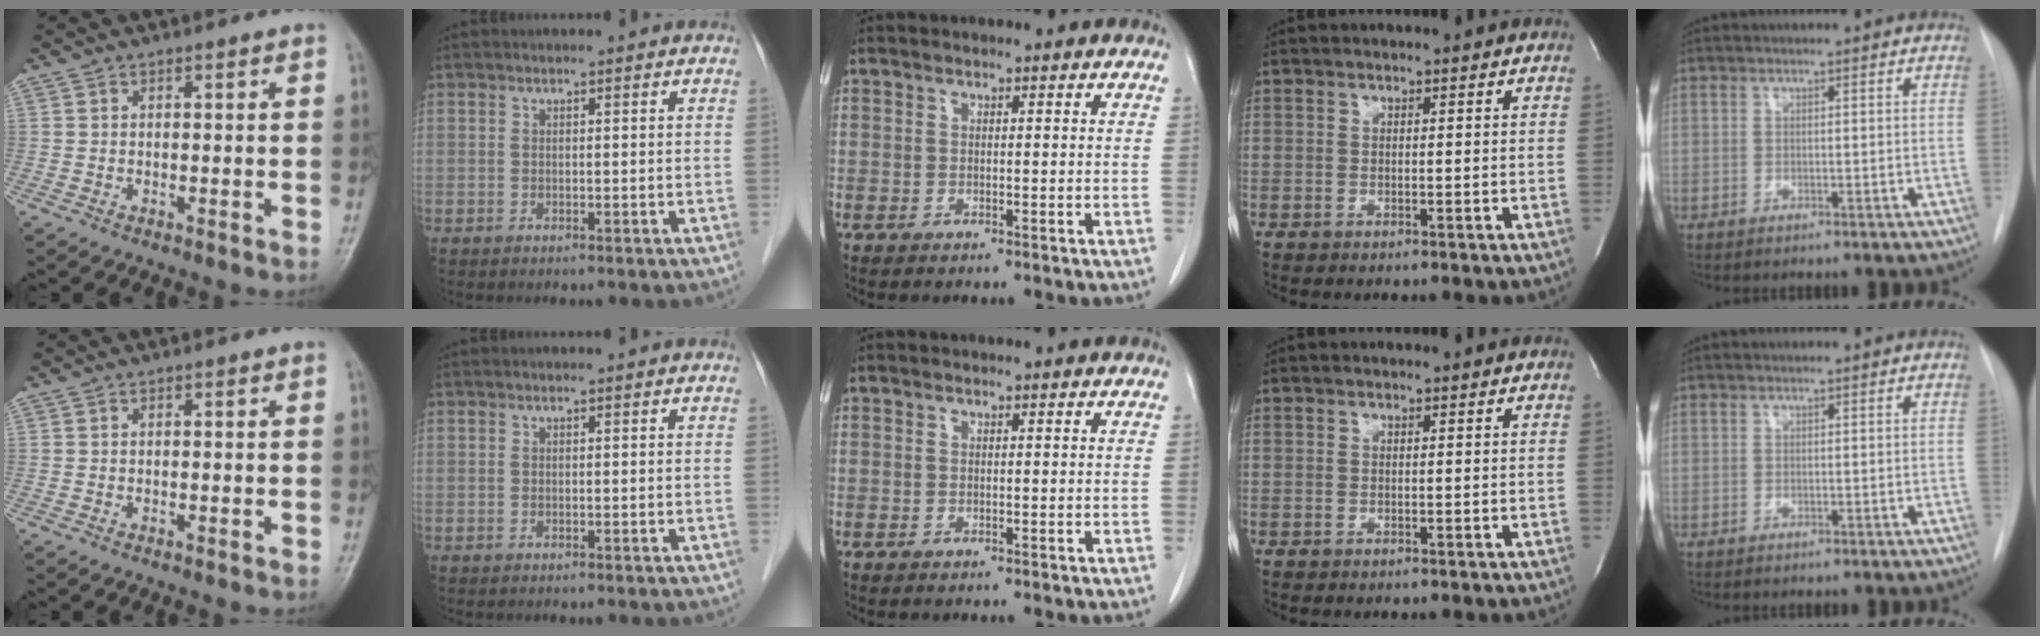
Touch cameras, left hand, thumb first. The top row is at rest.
{}